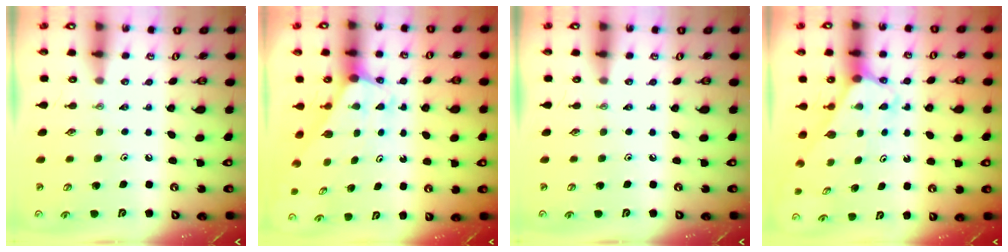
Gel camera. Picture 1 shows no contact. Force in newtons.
{"total": 2.0, "press": 2.0, "slide": 0.1}
{"total": 0.0}
{"total": 2.8, "press": 2.8, "slide": 0.2}